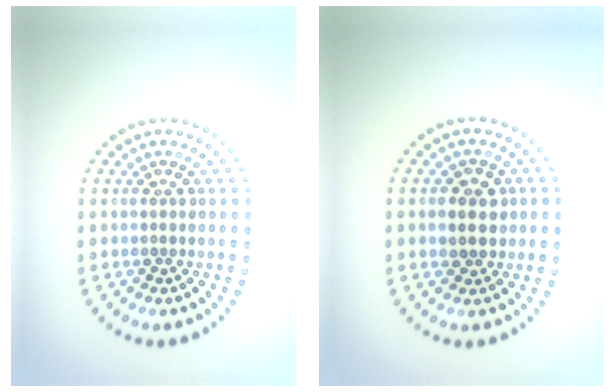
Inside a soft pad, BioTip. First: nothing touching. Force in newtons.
{"total": 2.8, "press": 2.6, "slide": 0.8}